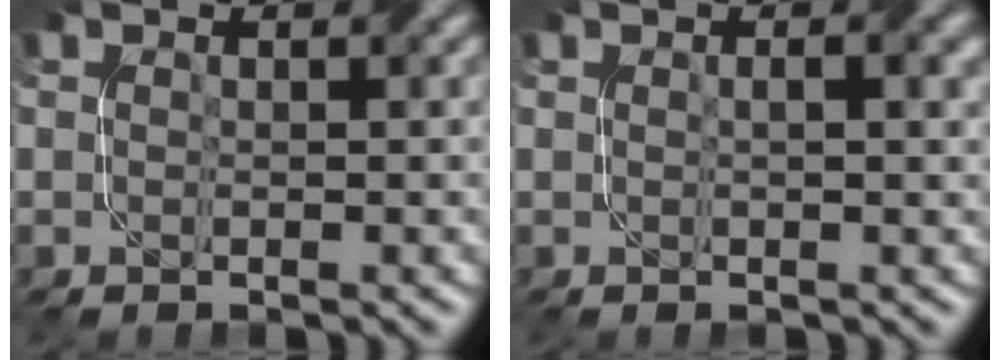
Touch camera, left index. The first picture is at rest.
{"total": 2.4, "force": [0.7, 0.7, 2.2], "torque": [-0.021, -0.001, 0.002]}